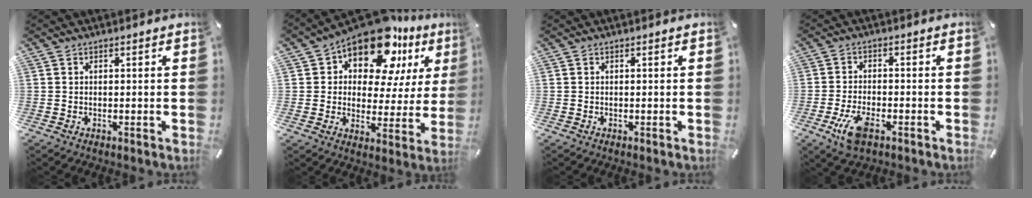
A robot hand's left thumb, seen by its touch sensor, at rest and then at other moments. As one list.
[{"total": 16.3, "force": [11.3, 8.1, 8.4], "torque": [-0.142, -0.080, 0.197]}, {"total": 0.0}, {"total": 6.9, "force": [-3.5, 3.2, 5.1], "torque": [-0.115, 0.004, -0.064]}]